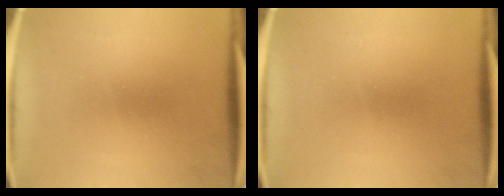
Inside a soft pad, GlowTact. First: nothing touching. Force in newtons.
{"total": 0.0}